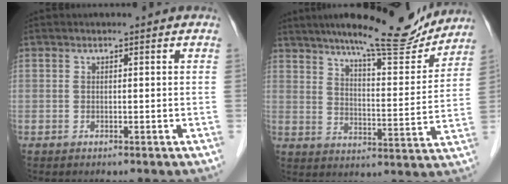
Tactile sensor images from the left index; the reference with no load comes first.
{"total": 17.4, "force": [15.1, 2.1, 8.4], "torque": [-0.123, -0.009, 0.214]}